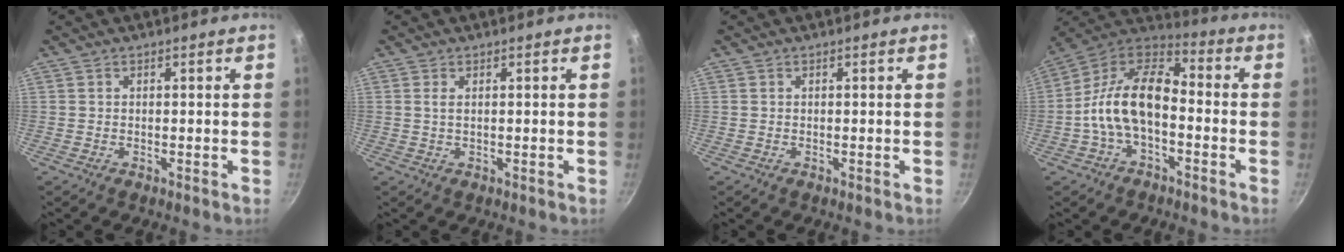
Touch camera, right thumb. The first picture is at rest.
{"total": 1.1, "force": [0.4, 0.5, 1.0], "torque": [-0.019, 0.000, 0.005]}
{"total": 0.0}
{"total": 15.2, "force": [-3.0, 8.7, 12.1], "torque": [-0.207, 0.053, -0.074]}